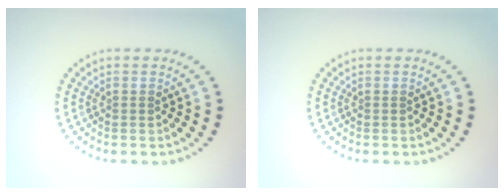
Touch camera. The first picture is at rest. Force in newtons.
{"total": 0.0}